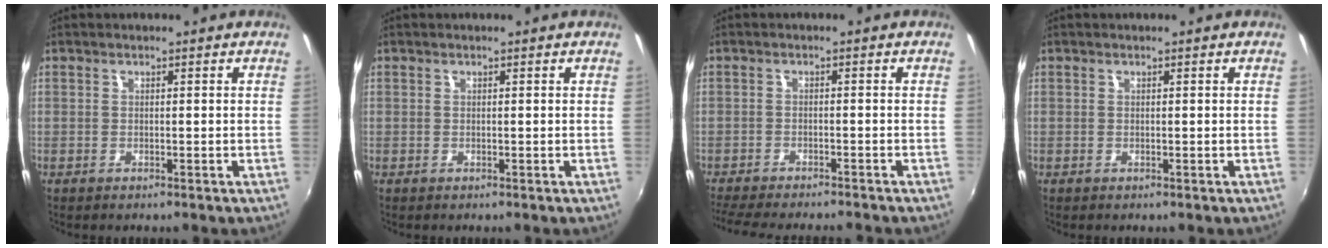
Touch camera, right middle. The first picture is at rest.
{"total": 0.0}
{"total": 10.8, "force": [-9.7, 1.2, 4.6], "torque": [-0.111, -0.019, -0.155]}
{"total": 0.0}